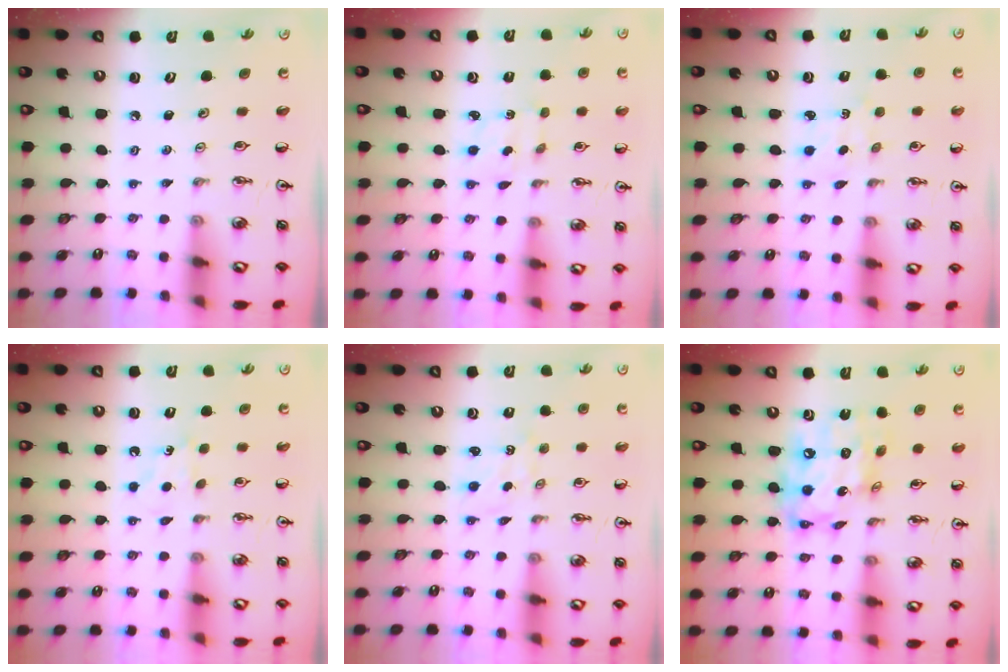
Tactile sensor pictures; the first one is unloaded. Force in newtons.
{"total": 2.4, "press": 2.3, "slide": 0.6}
{"total": 2.3, "press": 2.3, "slide": 0.3}
{"total": 6.4, "press": 6.4, "slide": 0.8}
{"total": 0.9, "press": 0.7, "slide": 0.5}
{"total": 15.1, "press": 15.0, "slide": 1.4}